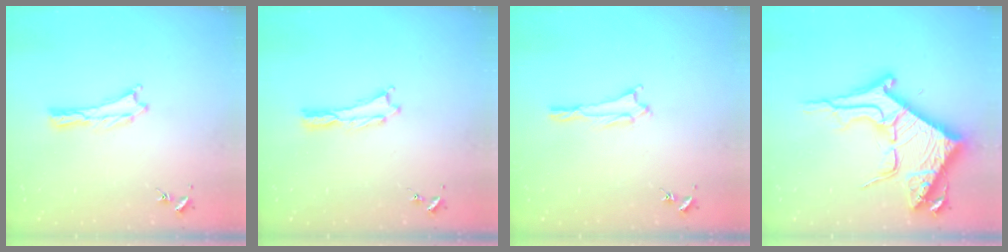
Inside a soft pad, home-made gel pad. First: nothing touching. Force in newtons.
{"total": 0.0}
{"total": 1.0, "press": 0.9, "slide": 0.2}
{"total": 13.9, "press": 13.9, "slide": 1.5}